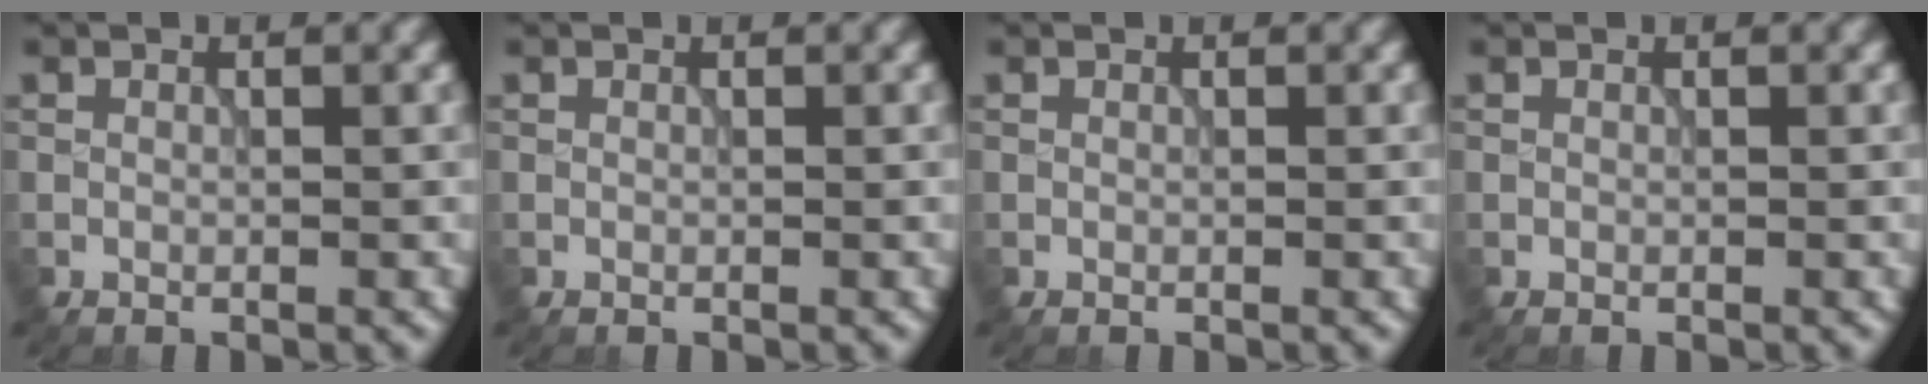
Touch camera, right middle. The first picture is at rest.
{"total": 0.0}
{"total": 0.0}
{"total": 0.0}